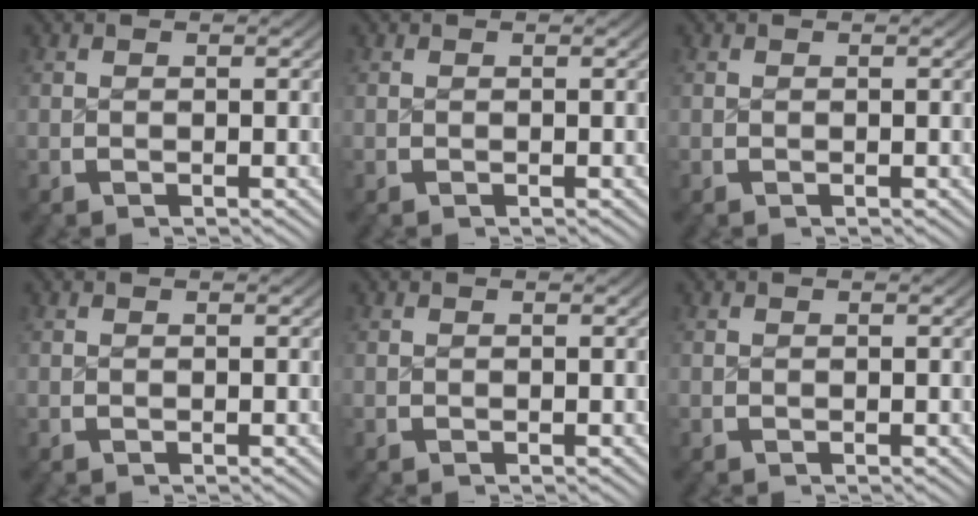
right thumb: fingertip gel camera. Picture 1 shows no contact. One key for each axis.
{"total": 0.0}
{"total": 0.0}
{"total": 0.0}
{"total": 0.0}
{"total": 0.0}